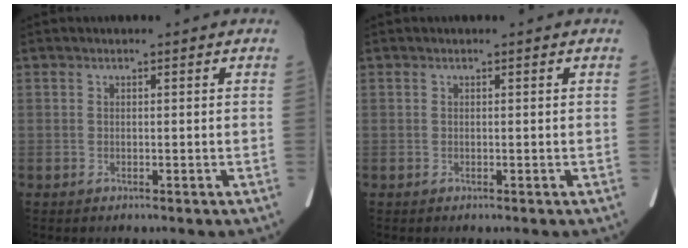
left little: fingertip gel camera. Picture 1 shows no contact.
{"total": 0.0}